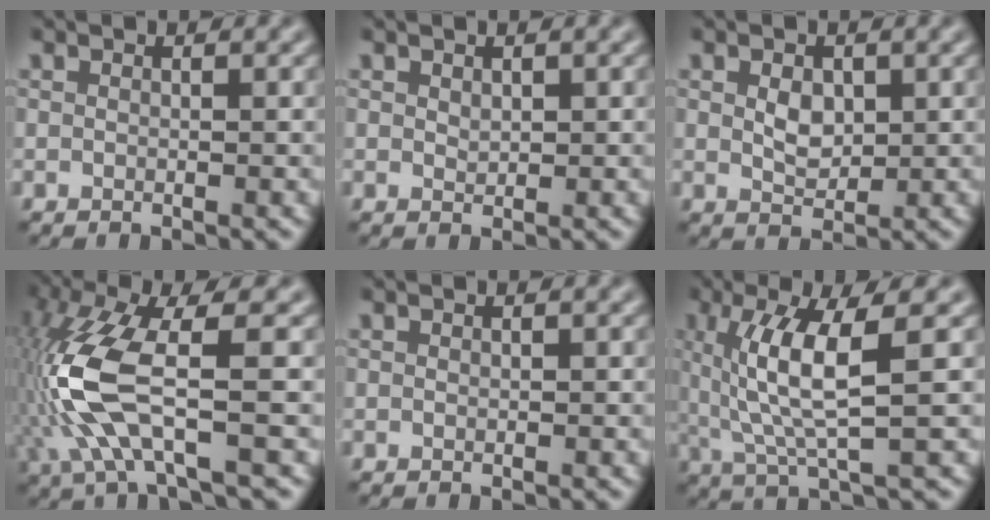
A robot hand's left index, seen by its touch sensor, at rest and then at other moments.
{"total": 0.6, "force": [0.3, 0.5, 0.3], "torque": [-0.006, -0.003, 0.008]}
{"total": 2.1, "force": [0.5, 1.4, 1.4], "torque": [-0.027, -0.003, 0.010]}
{"total": 8.9, "force": [-1.4, 2.5, 8.4], "torque": [-0.213, 0.004, -0.025]}
{"total": 0.0}
{"total": 6.5, "force": [1.3, 1.4, 6.2], "torque": [-0.121, -0.004, 0.028]}